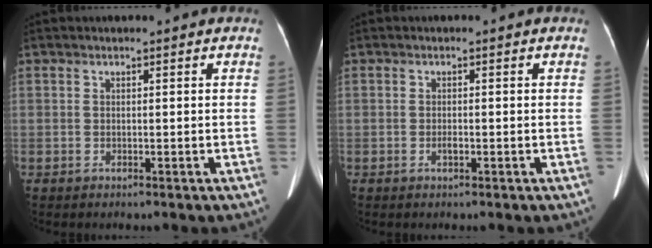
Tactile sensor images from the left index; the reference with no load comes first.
{"total": 0.8, "force": [-0.4, 0.2, 0.6], "torque": [-0.015, 0.000, -0.007]}